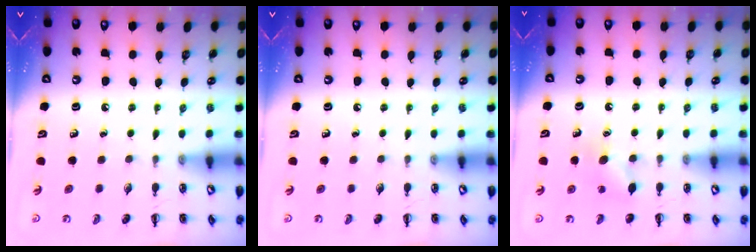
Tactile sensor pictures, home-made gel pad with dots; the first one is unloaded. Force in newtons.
{"total": 0.0}
{"total": 5.7, "press": 5.5, "slide": 1.5}